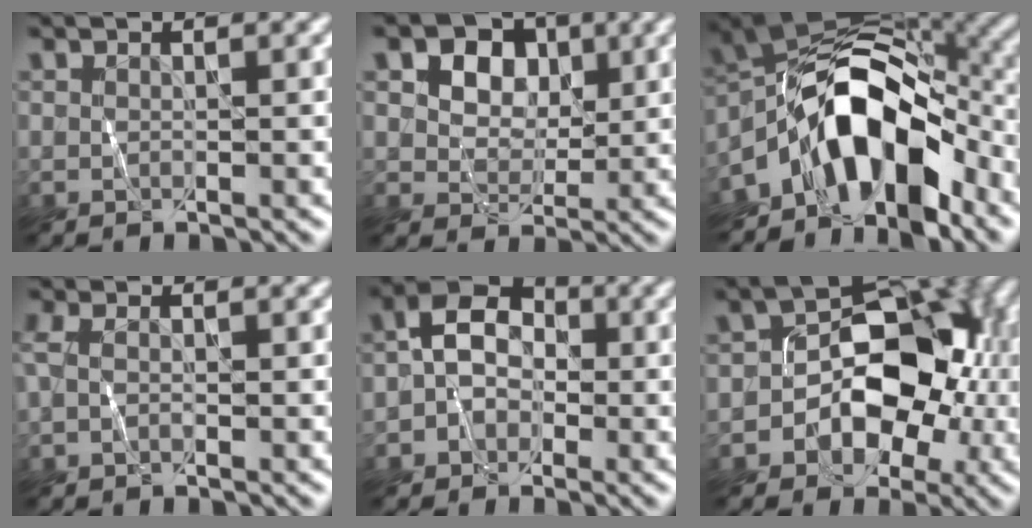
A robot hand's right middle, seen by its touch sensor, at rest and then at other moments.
{"total": 8.7, "force": [4.2, 6.1, 4.5], "torque": [-0.069, 0.031, 0.047]}
{"total": 10.0, "force": [-5.2, 5.0, 6.9], "torque": [-0.100, 0.026, -0.098]}
{"total": 1.2, "force": [0.0, 0.7, 1.0], "torque": [-0.035, 0.007, -0.004]}
{"total": 3.5, "force": [-0.8, 2.8, 1.9], "torque": [-0.022, 0.019, -0.024]}
{"total": 7.9, "force": [-1.6, 5.3, 5.5], "torque": [-0.066, 0.015, -0.029]}